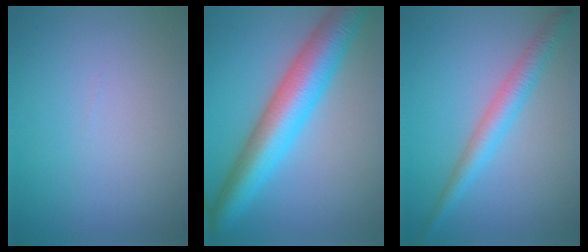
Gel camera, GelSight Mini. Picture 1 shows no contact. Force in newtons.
{"total": 8.4, "press": 8.4, "slide": 0.1}
{"total": 3.2, "press": 3.2, "slide": 0.1}